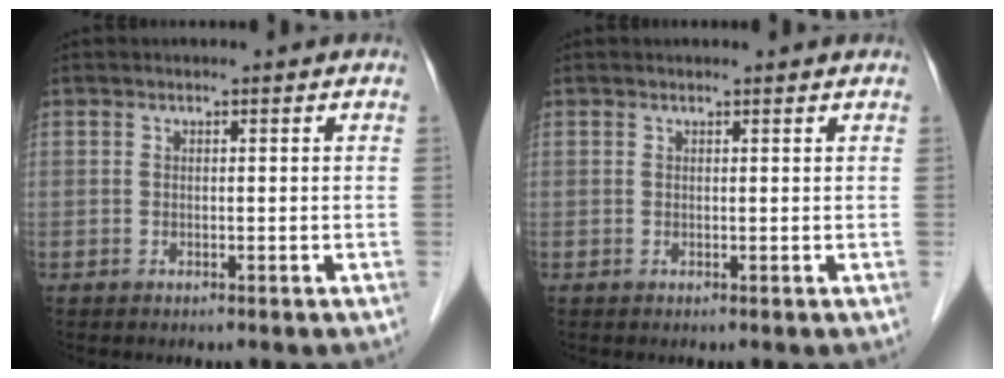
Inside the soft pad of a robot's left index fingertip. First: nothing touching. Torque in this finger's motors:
{"motor_torque": [0.17, -0.07, 0.05, 0.01]}